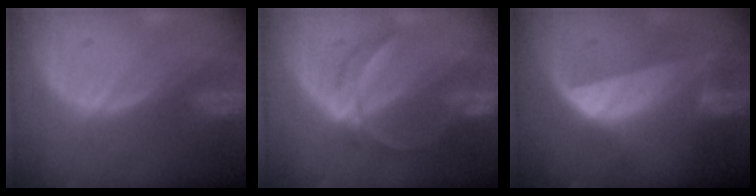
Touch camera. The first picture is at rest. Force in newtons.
{"total": 6.4, "press": 5.5, "slide": 3.2}
{"total": 7.3, "press": 6.9, "slide": 2.6}